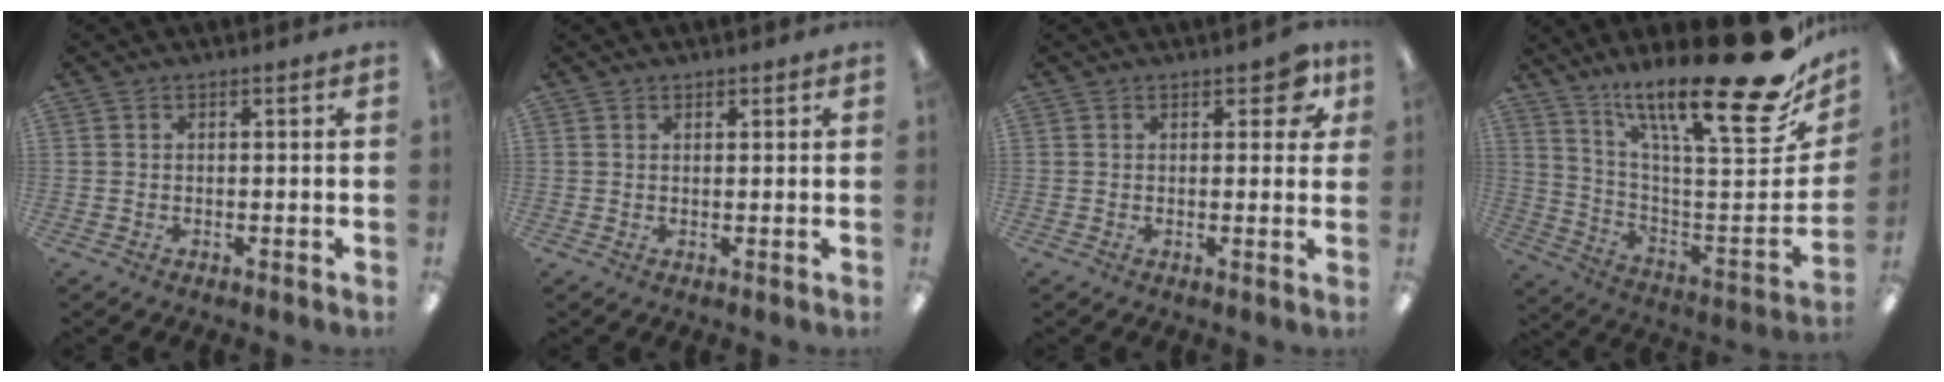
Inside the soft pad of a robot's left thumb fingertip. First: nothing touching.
{"total": 1.4, "force": [1.1, 0.8, 0.2], "torque": [0.003, -0.002, 0.019]}
{"total": 6.1, "force": [3.1, 3.1, 4.3], "torque": [-0.048, -0.005, 0.049]}
{"total": 26.2, "force": [18.2, 5.2, 18.1], "torque": [-0.259, -0.140, 0.291]}